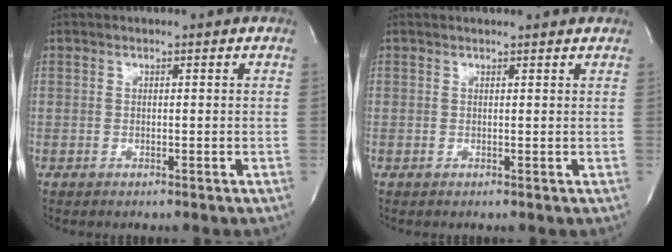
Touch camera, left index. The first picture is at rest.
{"total": 3.9, "force": [3.7, 0.9, 0.8], "torque": [-0.008, 0.014, 0.030]}